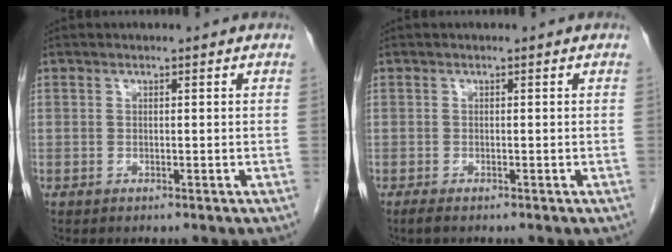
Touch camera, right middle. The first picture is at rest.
{"total": 1.3, "force": [-1.1, 0.2, 0.8], "torque": [-0.021, -0.005, -0.017]}